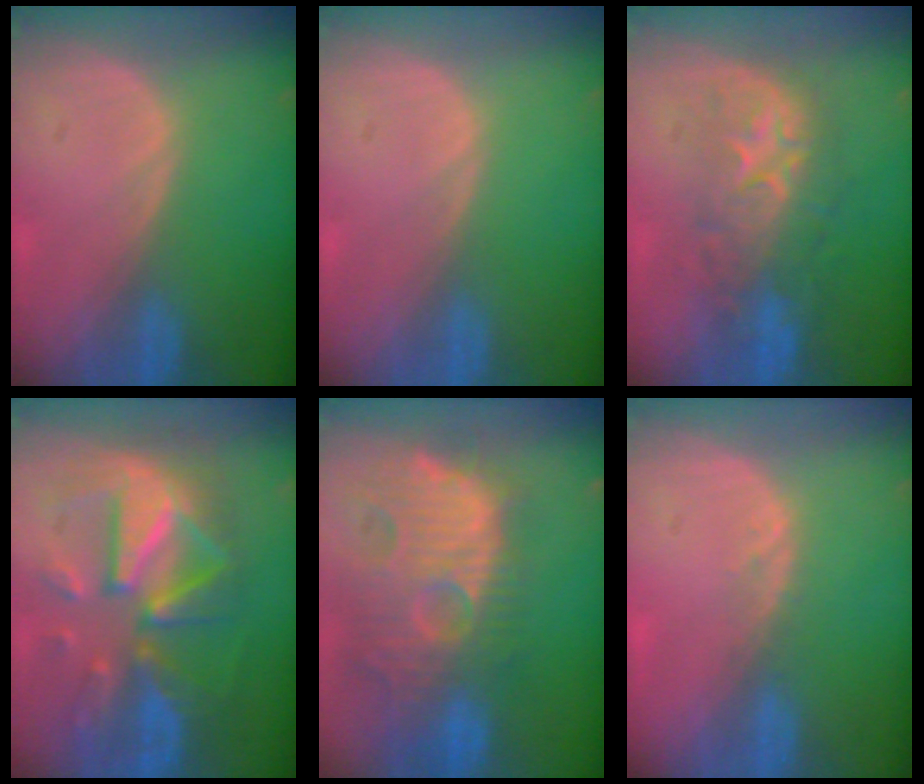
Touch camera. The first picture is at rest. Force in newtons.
{"total": 0.0}
{"total": 8.2, "press": 8.2, "slide": 0.5}
{"total": 12.3, "press": 12.3, "slide": 1.1}
{"total": 14.0, "press": 12.4, "slide": 6.4}
{"total": 1.3, "press": 1.2, "slide": 0.6}